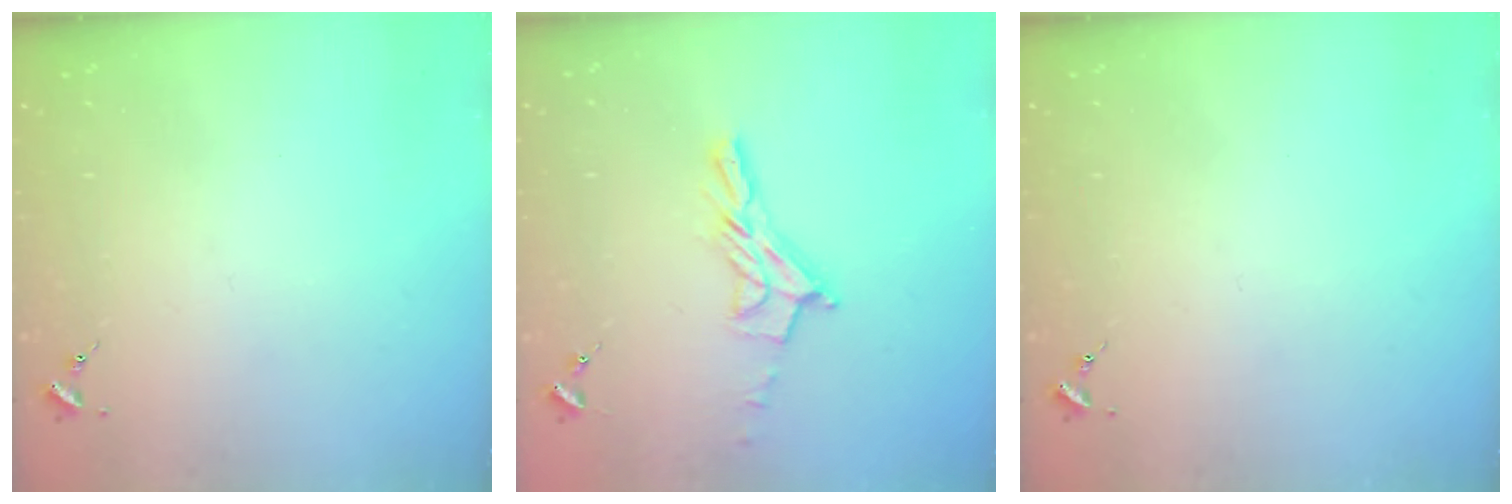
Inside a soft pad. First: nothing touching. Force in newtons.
{"total": 10.4, "press": 10.4, "slide": 0.8}
{"total": 0.0}